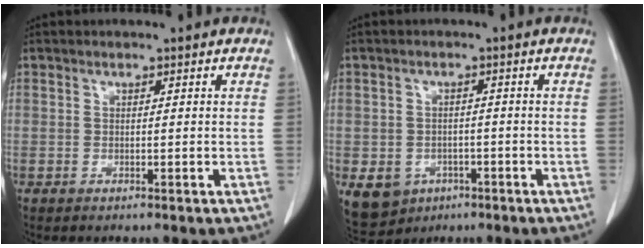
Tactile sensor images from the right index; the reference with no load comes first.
{"total": 10.9, "force": [-4.7, 9.0, 4.0], "torque": [-0.101, 0.009, -0.057]}